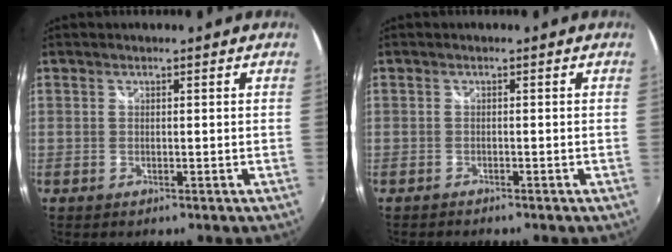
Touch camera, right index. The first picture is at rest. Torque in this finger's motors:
{"motor_torque": [0.06, 0.01, 0.00, -0.03]}